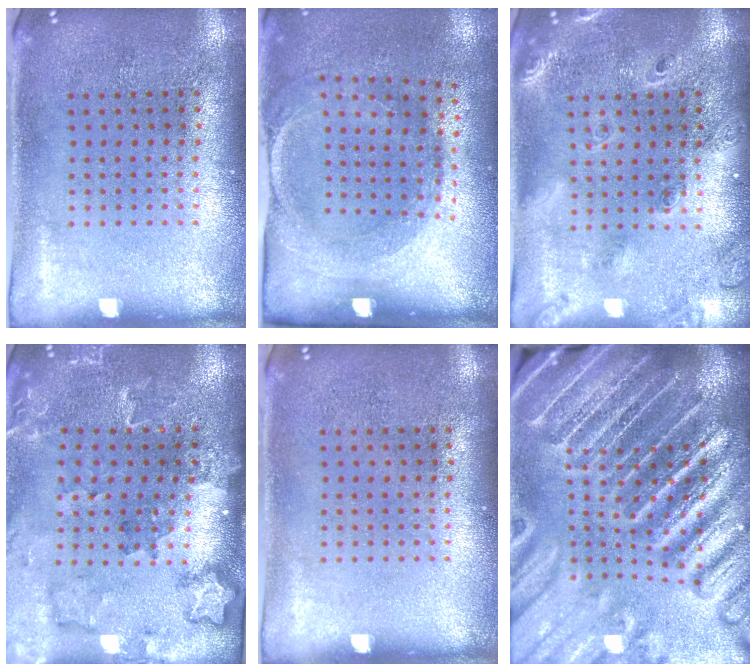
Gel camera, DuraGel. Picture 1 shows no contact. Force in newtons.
{"total": 1.7, "press": 1.3, "slide": 1.1}
{"total": 1.7, "press": 1.6, "slide": 0.8}
{"total": 1.8, "press": 1.8, "slide": 0.0}
{"total": 0.0}
{"total": 5.7, "press": 4.9, "slide": 2.8}